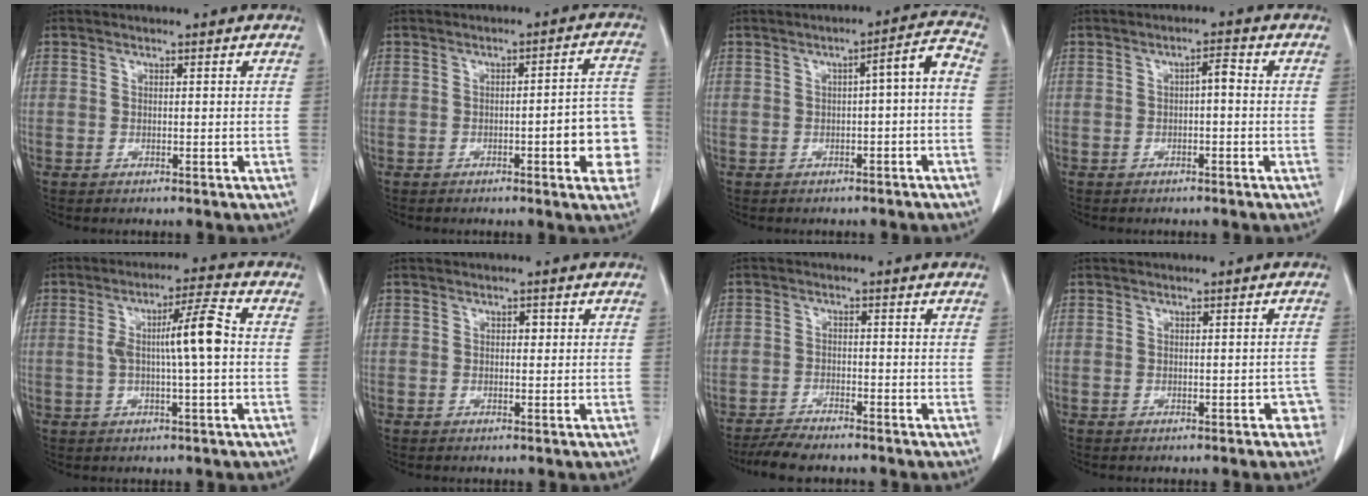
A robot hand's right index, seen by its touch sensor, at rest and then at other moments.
{"total": 9.4, "force": [-2.8, 1.7, 8.8], "torque": [-0.087, 0.017, -0.035]}
{"total": 4.6, "force": [-0.9, 0.7, 4.5], "torque": [-0.058, 0.021, -0.012]}
{"total": 2.0, "force": [-0.2, 0.5, 1.9], "torque": [-0.030, 0.008, -0.004]}
{"total": 7.7, "force": [0.2, 0.4, 7.7], "torque": [-0.135, 0.017, 0.001]}
{"total": 0.9, "force": [0.2, 0.6, 0.6], "torque": [-0.006, 0.003, 0.000]}
{"total": 5.1, "force": [-4.7, 0.4, 2.0], "torque": [-0.031, -0.016, -0.083]}
{"total": 2.4, "force": [-1.2, 1.3, 1.6], "torque": [-0.005, 0.010, -0.011]}